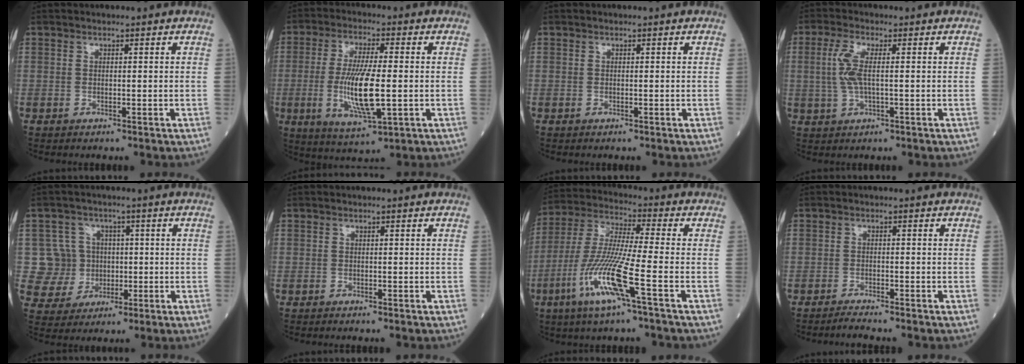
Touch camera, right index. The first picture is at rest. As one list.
[{"total": 11.4, "force": [-1.6, 1.5, 11.2], "torque": [-0.228, -0.016, -0.026]}, {"total": 0.0}, {"total": 4.7, "force": [0.4, 0.8, 4.6], "torque": [-0.116, 0.004, 0.007]}, {"total": 6.4, "force": [0.2, 6.4, 0.3], "torque": [-0.007, 0.013, 0.011]}, {"total": 0.6, "force": [-0.6, 0.0, 0.2], "torque": [-0.007, -0.002, -0.011]}, {"total": 12.9, "force": [-5.5, -0.8, 11.7], "torque": [-0.251, -0.016, -0.112]}, {"total": 2.1, "force": [-2.0, -0.5, 0.5], "torque": [-0.017, -0.009, -0.038]}]